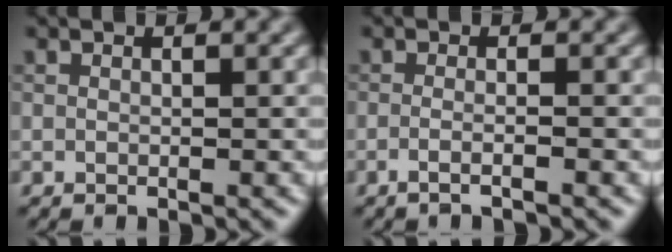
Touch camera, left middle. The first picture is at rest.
{"total": 1.7, "force": [-0.7, 0.5, 1.4], "torque": [-0.017, -0.002, -0.023]}